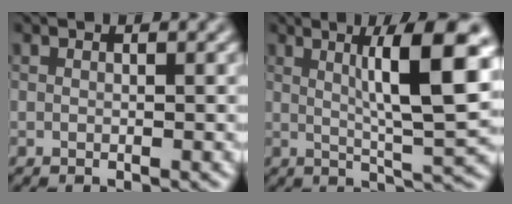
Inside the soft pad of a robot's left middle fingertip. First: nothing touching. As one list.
[{"total": 9.2, "force": [2.4, 1.4, 8.8], "torque": [-0.119, 0.001, 0.041]}]